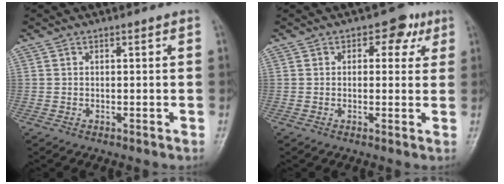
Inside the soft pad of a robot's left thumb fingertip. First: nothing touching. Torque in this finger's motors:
{"motor_torque": [-0.33, 0.10, -0.04, 0.21, 0.02]}